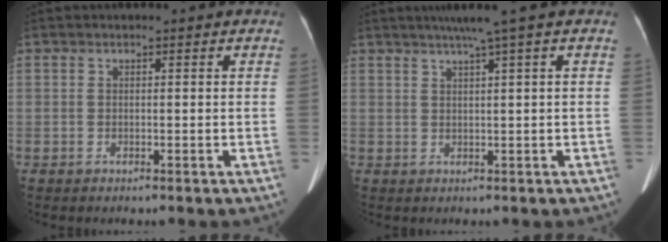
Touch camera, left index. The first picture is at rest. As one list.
[{"total": 4.1, "force": [2.6, -1.1, 2.9], "torque": [-0.047, 0.011, 0.045]}]